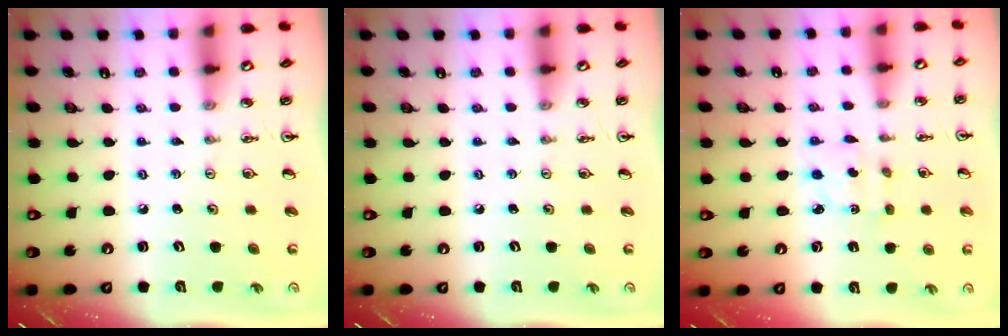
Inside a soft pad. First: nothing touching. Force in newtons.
{"total": 0.0}
{"total": 2.2, "press": 2.2, "slide": 0.4}